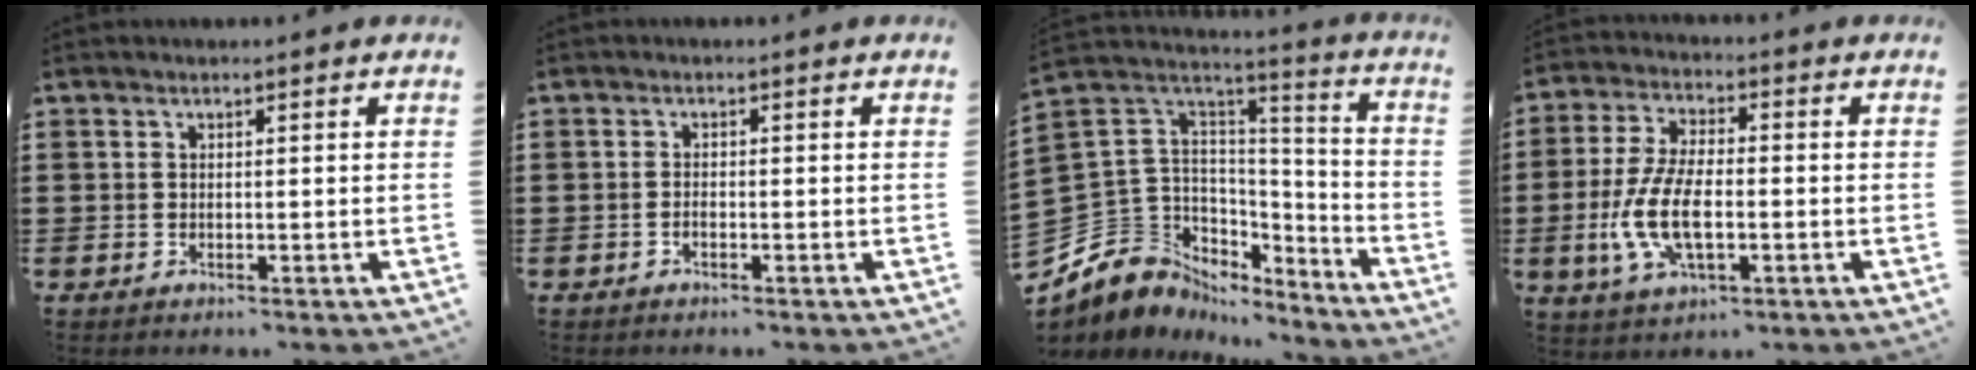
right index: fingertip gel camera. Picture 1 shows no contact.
{"total": 0.7, "force": [-0.5, 0.0, 0.4], "torque": [-0.011, -0.007, -0.008]}
{"total": 8.2, "force": [-4.0, 7.1, 1.2], "torque": [-0.082, -0.023, -0.079]}
{"total": 9.2, "force": [-2.2, 4.1, 7.9], "torque": [-0.181, -0.010, -0.044]}